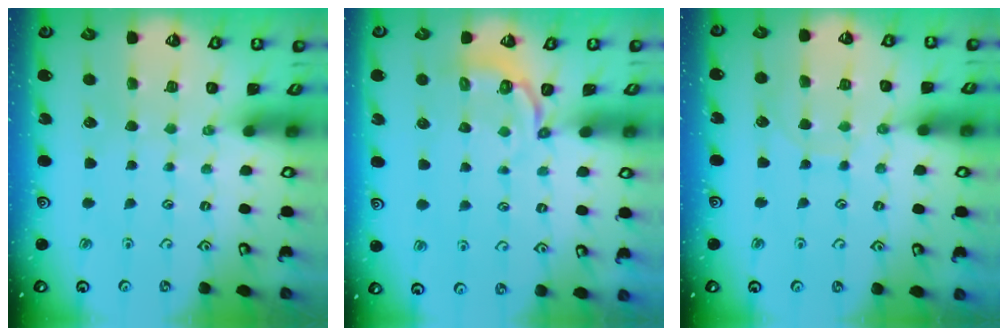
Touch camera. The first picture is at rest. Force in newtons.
{"total": 3.1, "press": 2.1, "slide": 2.3}
{"total": 6.2, "press": 6.2, "slide": 0.5}